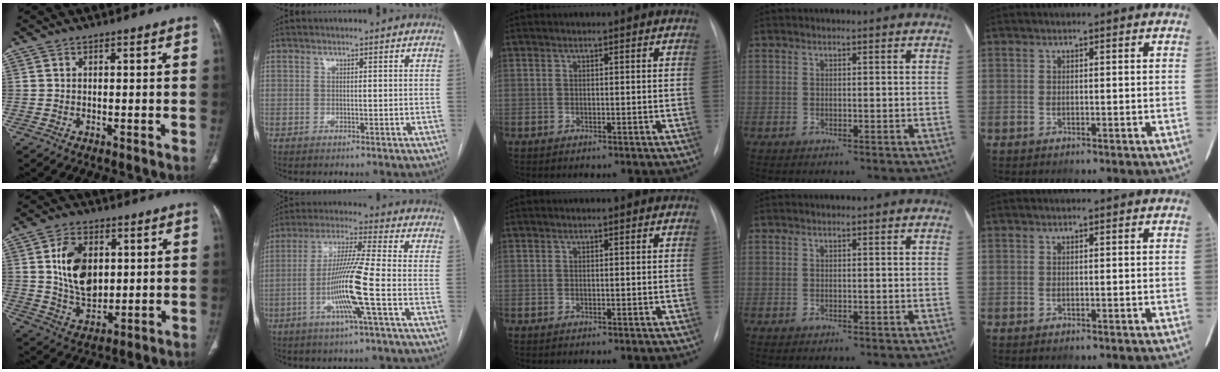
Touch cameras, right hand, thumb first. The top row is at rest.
{"thumb": {"total": 12.1, "force": [2.4, 7.9, 8.9], "torque": [-0.136, -0.017, 0.052]}, "index": {"total": 11.4, "force": [-3.5, -1.3, 10.8], "torque": [-0.211, -0.009, -0.072]}}